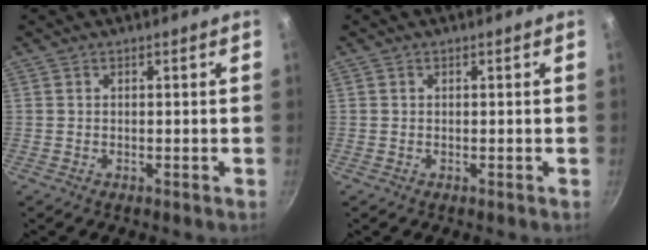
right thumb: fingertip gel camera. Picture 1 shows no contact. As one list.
[{"total": 0.0}]